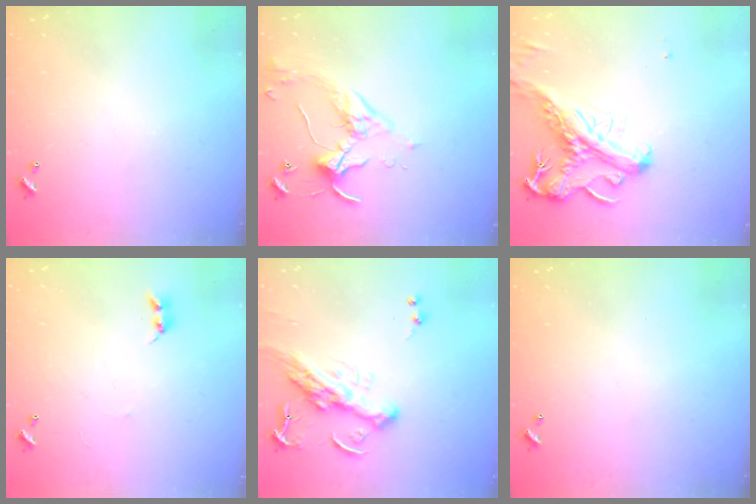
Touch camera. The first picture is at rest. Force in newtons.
{"total": 3.9, "press": 3.9, "slide": 0.1}
{"total": 2.6, "press": 2.2, "slide": 1.4}
{"total": 2.2, "press": 2.2, "slide": 0.4}
{"total": 12.7, "press": 12.6, "slide": 1.7}
{"total": 0.0}